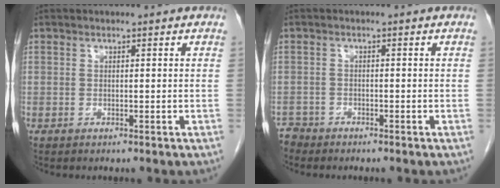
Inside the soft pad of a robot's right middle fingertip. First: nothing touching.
{"total": 1.8, "force": [-1.7, 0.4, -0.5], "torque": [0.012, -0.003, -0.033]}